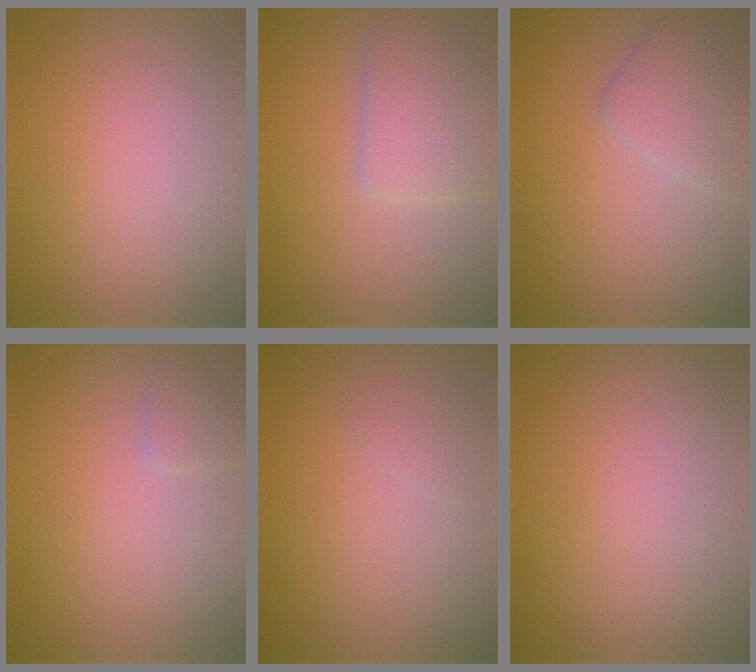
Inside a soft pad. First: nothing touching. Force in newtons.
{"total": 3.5, "press": 3.5, "slide": 0.2}
{"total": 2.8, "press": 2.8, "slide": 0.2}
{"total": 1.0, "press": 1.0, "slide": 0.0}
{"total": 0.7, "press": 0.7, "slide": 0.0}
{"total": 0.0}